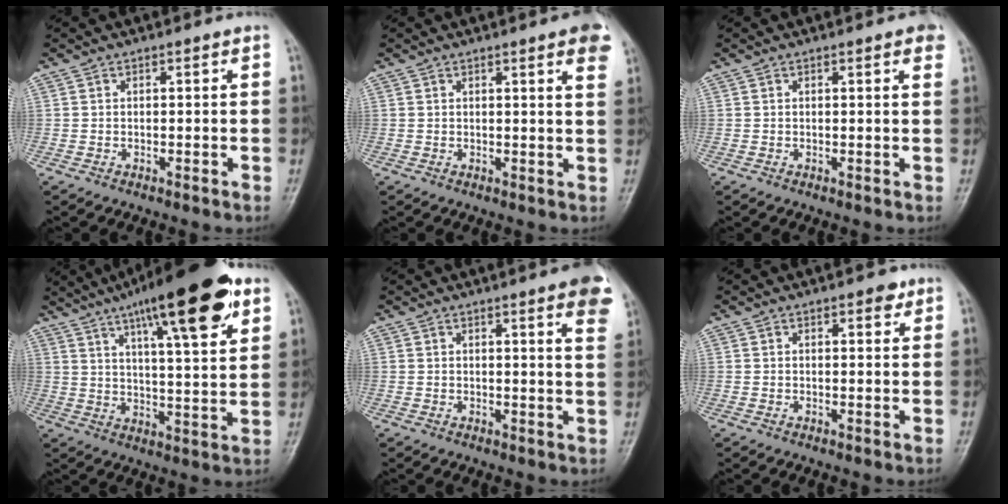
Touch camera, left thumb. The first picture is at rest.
{"total": 5.4, "force": [3.0, 0.8, 4.4], "torque": [-0.041, -0.006, 0.030]}
{"total": 2.6, "force": [1.5, 0.7, 2.1], "torque": [-0.019, -0.001, 0.012]}
{"total": 21.0, "force": [11.6, 5.1, 16.8], "torque": [-0.238, -0.027, 0.178]}
{"total": 7.8, "force": [4.6, 1.1, 6.2], "torque": [-0.060, -0.013, 0.044]}
{"total": 2.6, "force": [1.6, 1.1, 1.7], "torque": [-0.012, -0.006, 0.018]}